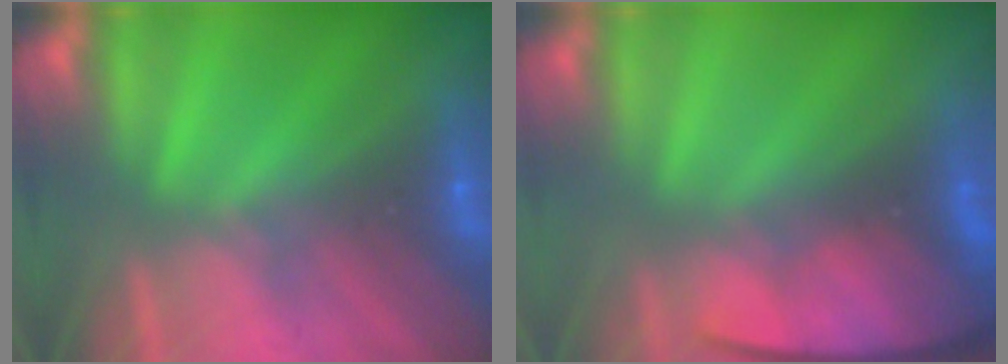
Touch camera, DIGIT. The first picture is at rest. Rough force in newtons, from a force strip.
{"total": 6.8}